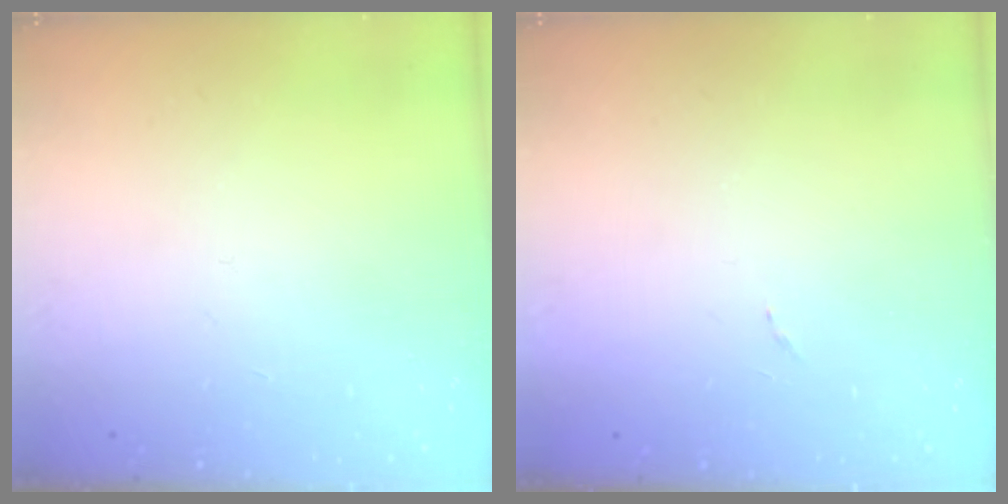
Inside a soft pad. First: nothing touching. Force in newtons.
{"total": 4.3, "press": 4.2, "slide": 0.3}